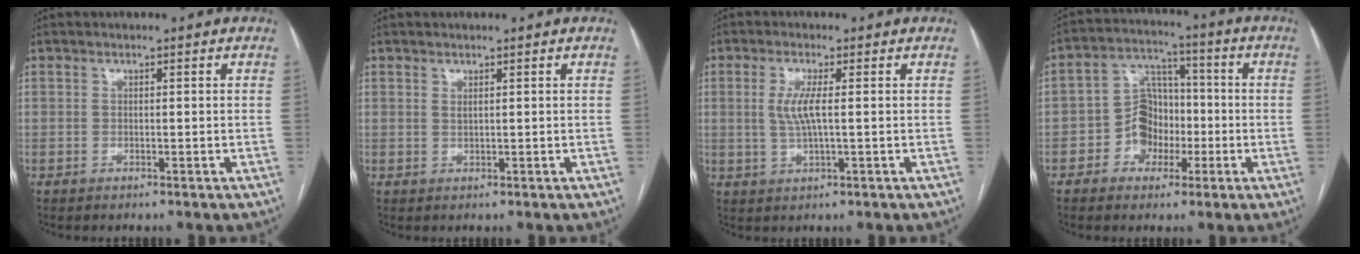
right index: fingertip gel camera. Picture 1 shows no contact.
{"total": 0.5, "force": [0.4, 0.1, 0.4], "torque": [-0.009, -0.003, 0.008]}
{"total": 4.1, "force": [0.5, 0.4, 4.0], "torque": [-0.088, -0.003, 0.009]}
{"total": 7.9, "force": [-2.4, 6.5, 3.7], "torque": [-0.072, 0.032, -0.040]}